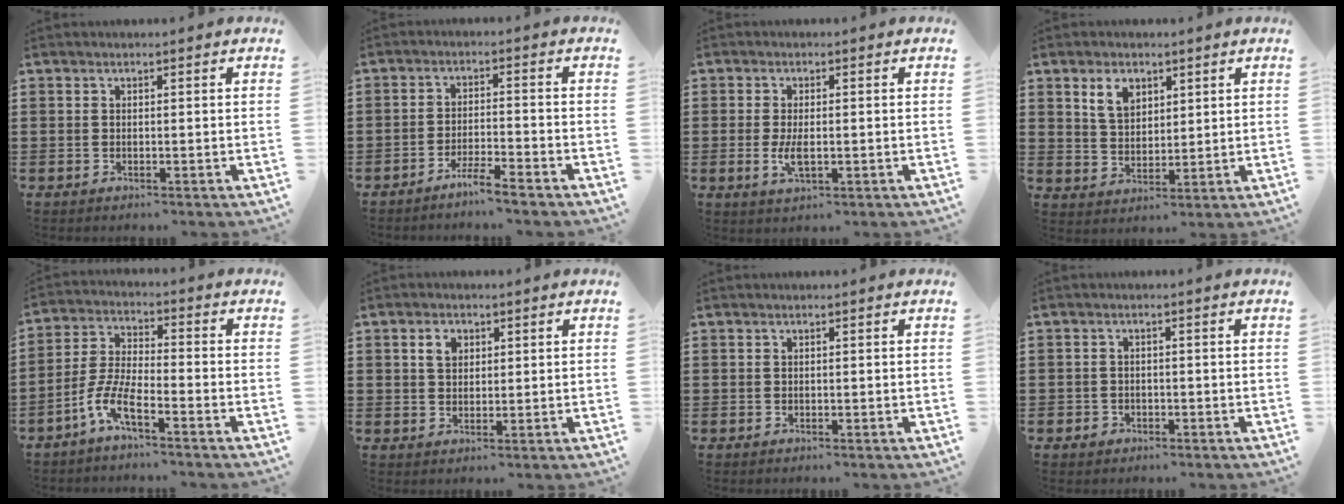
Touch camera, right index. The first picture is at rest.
{"total": 3.8, "force": [-3.5, -0.4, 1.4], "torque": [-0.032, -0.001, -0.071]}
{"total": 3.7, "force": [-0.4, 1.6, 3.4], "torque": [-0.076, -0.005, -0.010]}
{"total": 4.9, "force": [2.2, 3.2, 3.0], "torque": [-0.064, 0.010, 0.037]}
{"total": 6.3, "force": [-4.3, 1.1, 4.5], "torque": [-0.124, -0.016, -0.090]}
{"total": 3.0, "force": [1.0, 2.1, 1.9], "torque": [-0.037, 0.007, 0.016]}
{"total": 0.0}
{"total": 1.4, "force": [-0.9, 1.0, 0.2], "torque": [-0.007, 0.001, -0.021]}